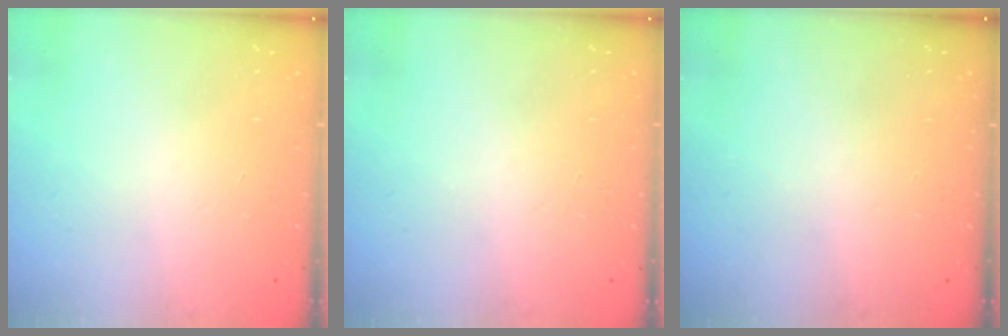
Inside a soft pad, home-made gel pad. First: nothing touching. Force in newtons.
{"total": 0.0}
{"total": 0.0}